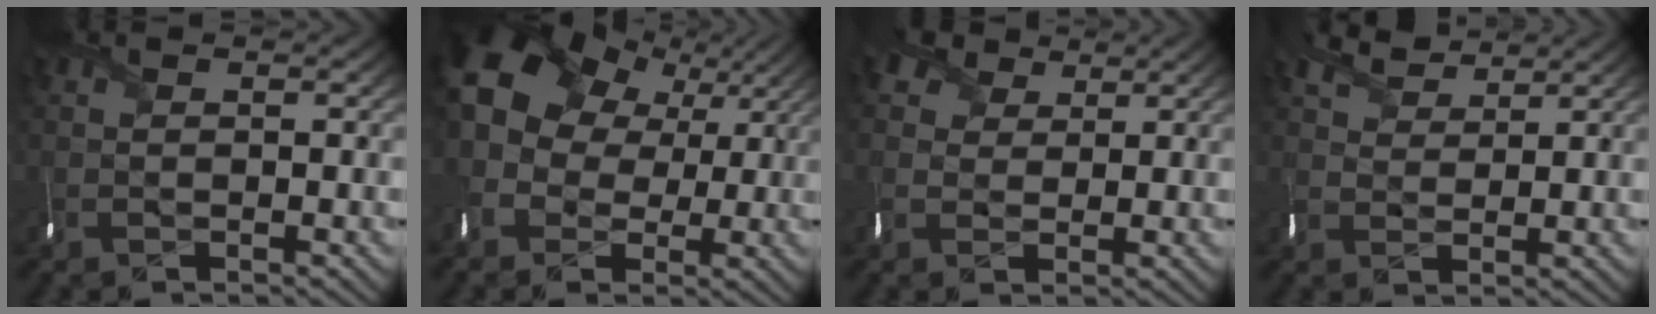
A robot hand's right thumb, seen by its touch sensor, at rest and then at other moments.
{"total": 13.4, "force": [3.5, 10.8, 7.2], "torque": [-0.193, 0.021, 0.056]}
{"total": 3.2, "force": [2.3, 2.2, 0.0], "torque": [-0.013, 0.009, 0.037]}
{"total": 3.6, "force": [3.4, 1.0, 0.5], "torque": [-0.032, 0.012, 0.064]}